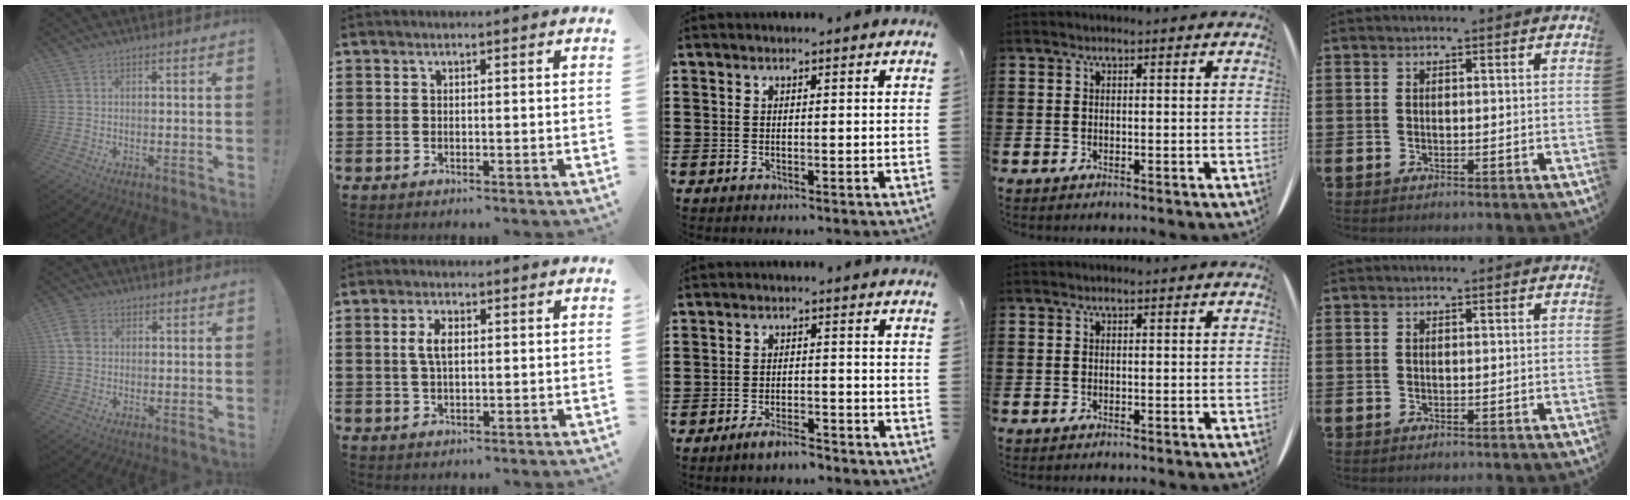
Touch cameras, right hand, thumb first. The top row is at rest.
{"thumb": {"total": 5.2, "force": [1.1, 4.1, 3.1], "torque": [-0.058, 0.009, 0.023]}, "index": {"total": 3.7, "force": [0.6, 1.6, 3.3], "torque": [-0.068, 0.009, 0.007]}, "middle": {"total": 3.3, "force": [-2.8, 0.6, 1.6], "torque": [-0.025, 0.007, -0.053]}}